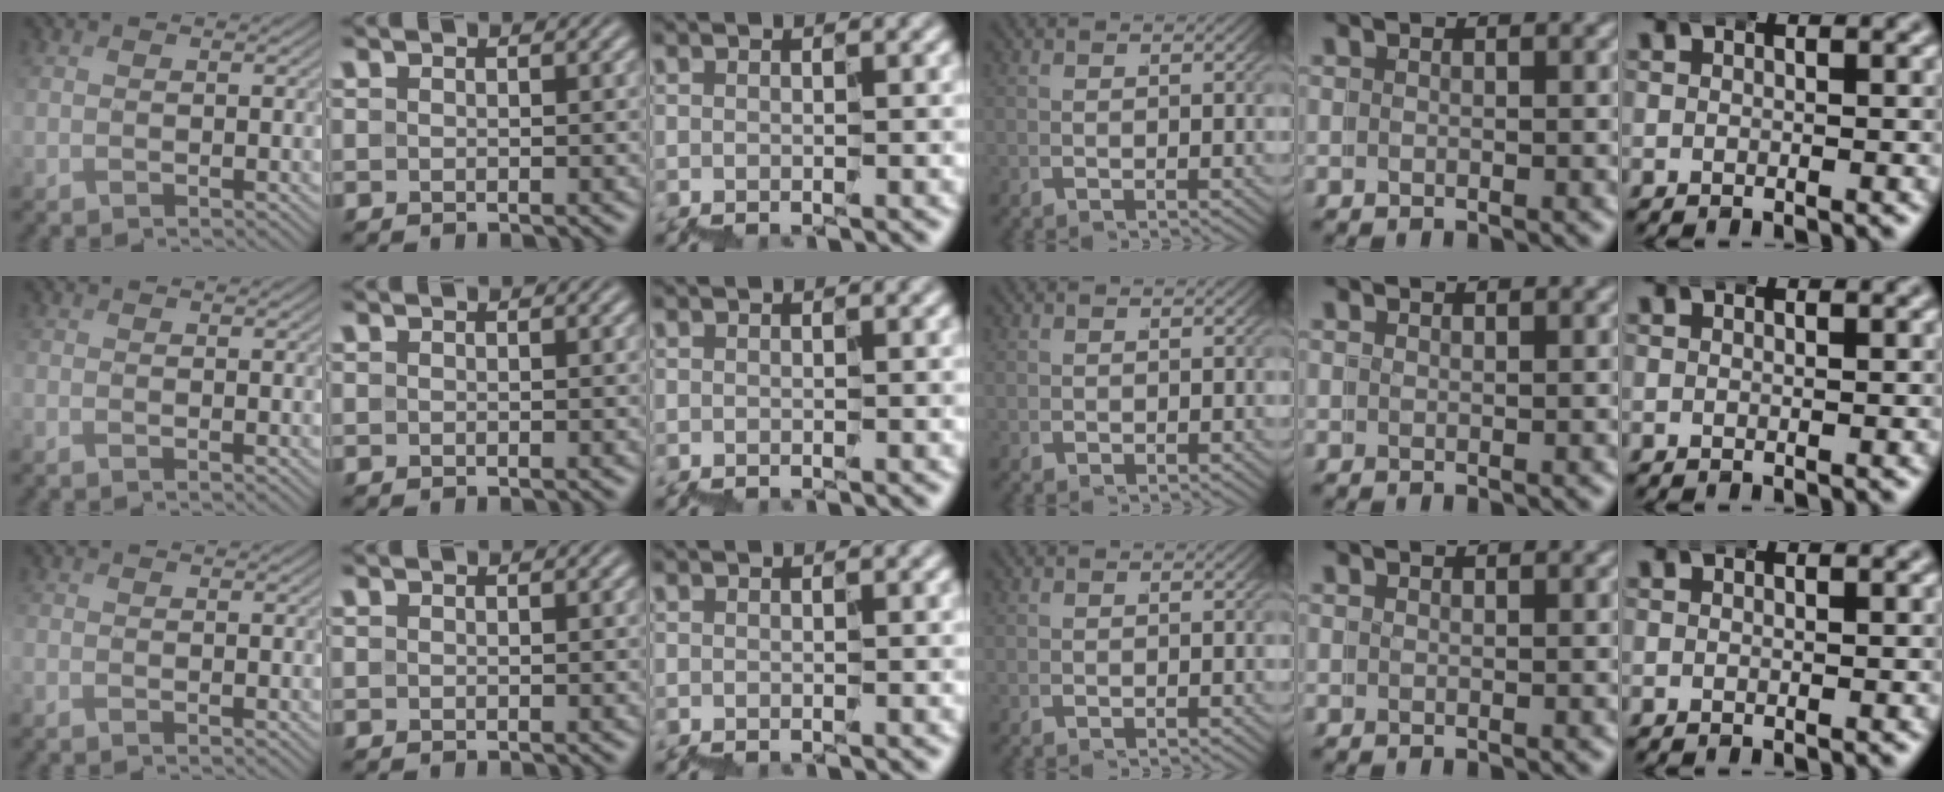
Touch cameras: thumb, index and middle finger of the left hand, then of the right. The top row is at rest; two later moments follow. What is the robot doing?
{"motion": "wrap", "object": "belt"}